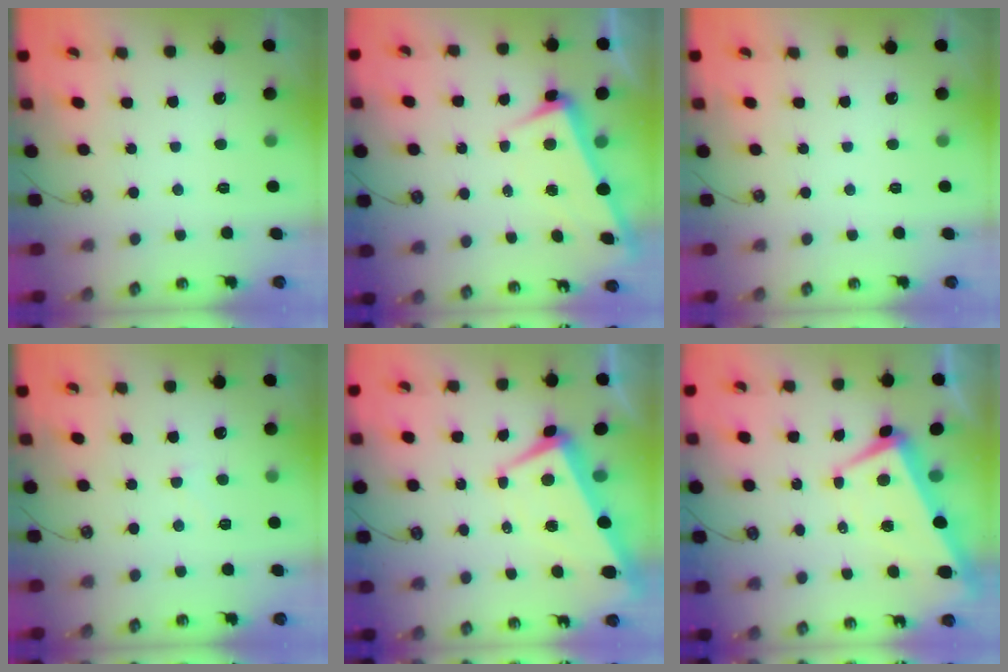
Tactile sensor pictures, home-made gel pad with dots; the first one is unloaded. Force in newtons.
{"total": 3.0, "press": 2.9, "slide": 0.8}
{"total": 0.0}
{"total": 5.9, "press": 5.9, "slide": 0.6}
{"total": 1.9, "press": 1.5, "slide": 1.1}
{"total": 2.0, "press": 1.6, "slide": 1.2}